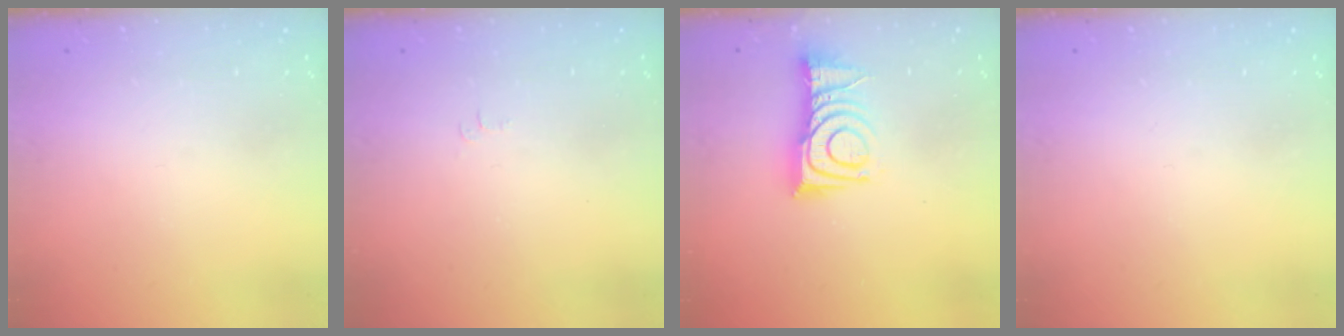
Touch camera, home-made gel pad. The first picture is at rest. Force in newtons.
{"total": 3.3, "press": 3.3, "slide": 0.5}
{"total": 11.4, "press": 11.4, "slide": 0.6}
{"total": 0.0}